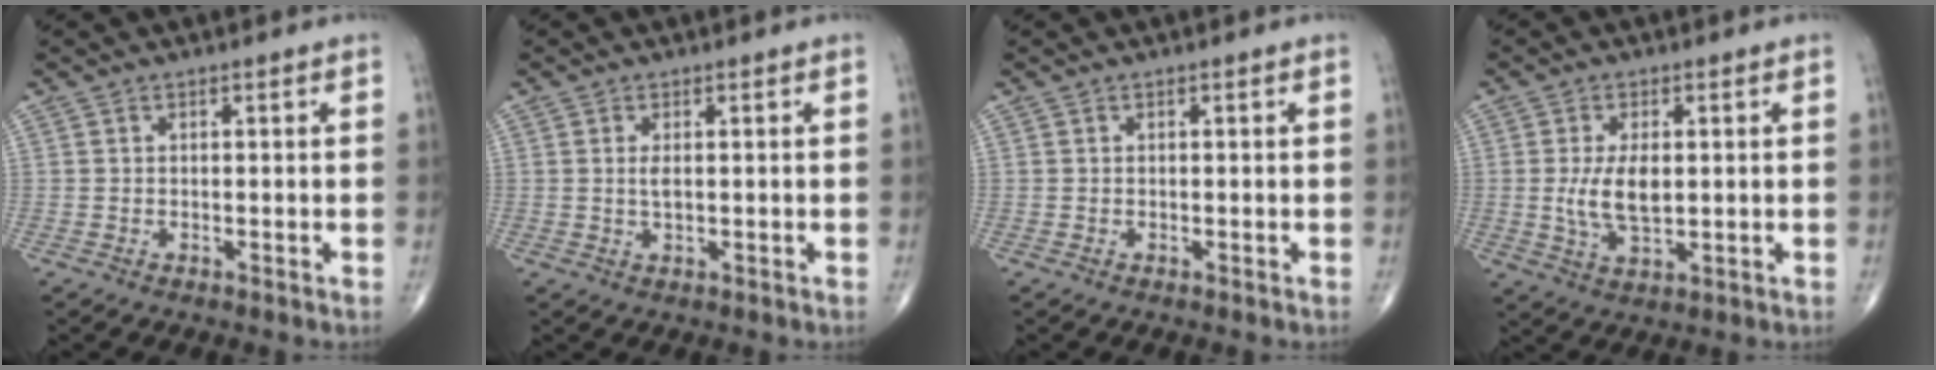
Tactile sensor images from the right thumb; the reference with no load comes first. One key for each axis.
{"total": 1.9, "fx": 0.3, "fy": 0.7, "fz": 1.8, "tx": -0.036, "ty": -0.004, "tz": 0.008}
{"total": 0.0}
{"total": 7.3, "fx": 0.3, "fy": 3.5, "fz": 6.4, "tx": -0.125, "ty": -0.011, "tz": 0.010}